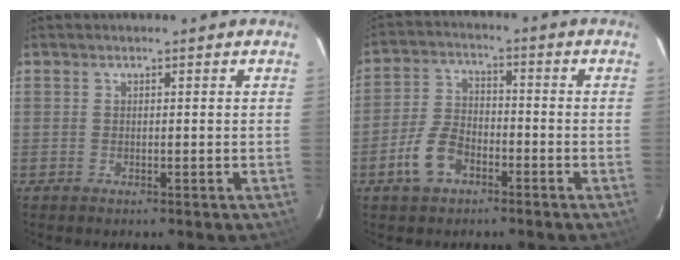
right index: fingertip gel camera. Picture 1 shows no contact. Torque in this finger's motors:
{"motor_torque": [0.81, -0.69, 0.32, 0.01]}